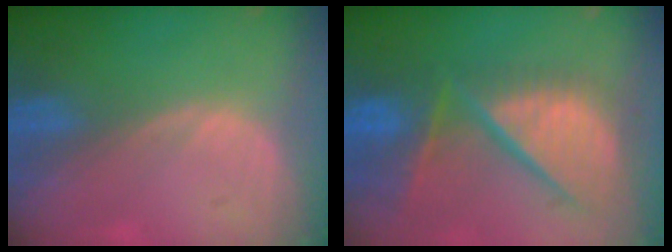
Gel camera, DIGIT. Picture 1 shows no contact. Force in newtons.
{"total": 12.9, "press": 10.7, "slide": 7.2}